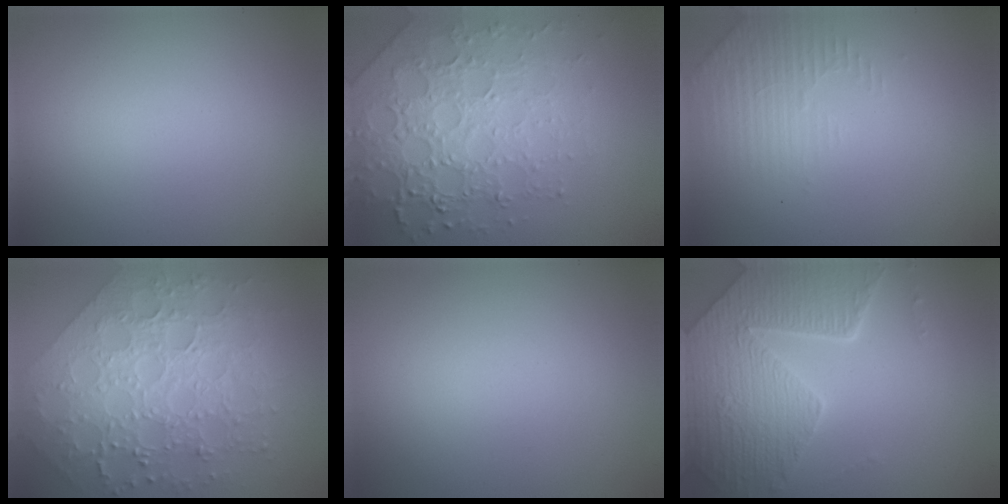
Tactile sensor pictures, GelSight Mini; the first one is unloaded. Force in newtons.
{"total": 7.3, "press": 5.2, "slide": 5.1}
{"total": 2.3, "press": 2.2, "slide": 0.6}
{"total": 8.3, "press": 6.1, "slide": 5.6}
{"total": 0.0}
{"total": 6.9, "press": 5.3, "slide": 4.4}